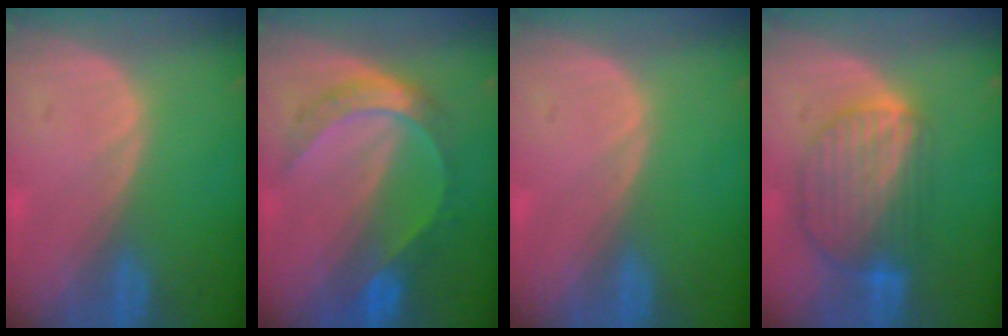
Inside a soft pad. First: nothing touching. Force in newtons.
{"total": 6.7, "press": 6.6, "slide": 0.4}
{"total": 0.0}
{"total": 8.7, "press": 7.6, "slide": 4.2}